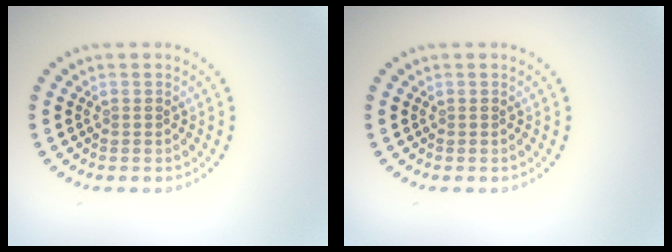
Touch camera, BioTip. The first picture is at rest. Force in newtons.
{"total": 0.0}